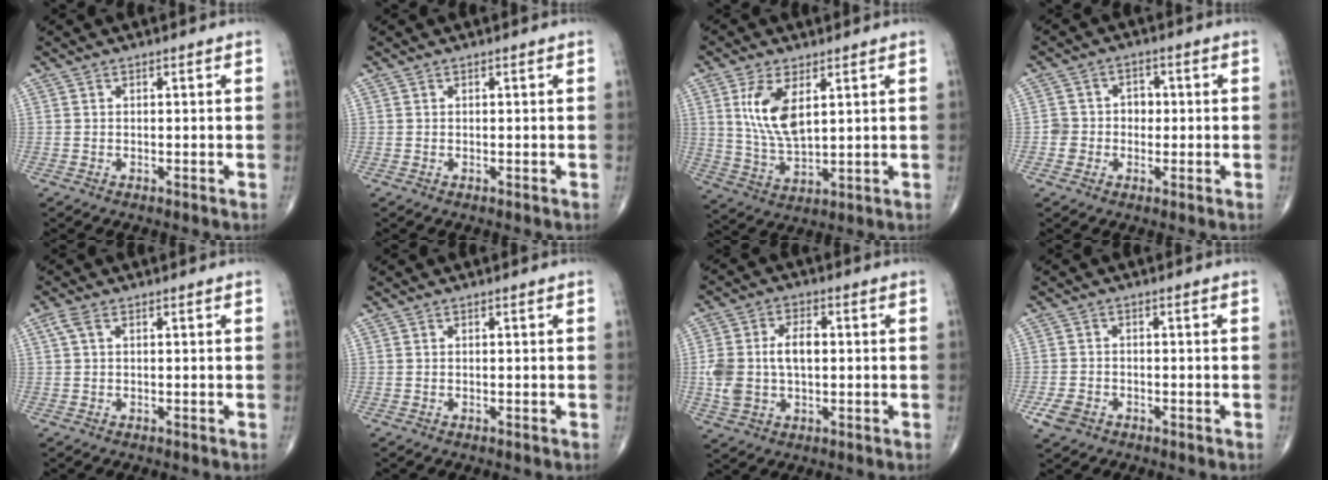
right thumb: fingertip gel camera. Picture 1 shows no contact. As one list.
[{"total": 0.0}, {"total": 10.0, "force": [3.4, 4.5, 8.2], "torque": [-0.160, -0.022, 0.074]}, {"total": 4.8, "force": [-0.6, 4.6, 1.5], "torque": [0.007, 0.019, -0.015]}, {"total": 2.1, "force": [0.7, 1.0, 1.7], "torque": [-0.048, 0.017, 0.018]}, {"total": 0.0}, {"total": 10.4, "force": [0.1, 6.5, 8.1], "torque": [-0.161, 0.020, 0.007]}, {"total": 3.7, "force": [-1.9, 2.7, 1.8], "torque": [-0.036, 0.006, -0.031]}]